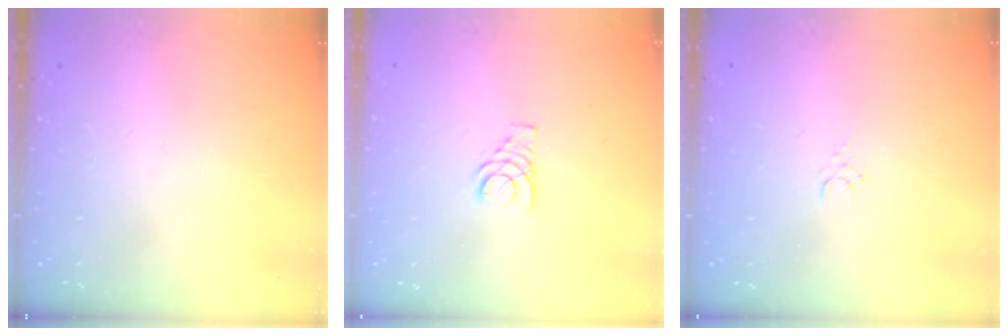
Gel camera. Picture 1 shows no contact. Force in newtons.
{"total": 4.1, "press": 4.0, "slide": 0.6}
{"total": 3.3, "press": 3.3, "slide": 0.4}